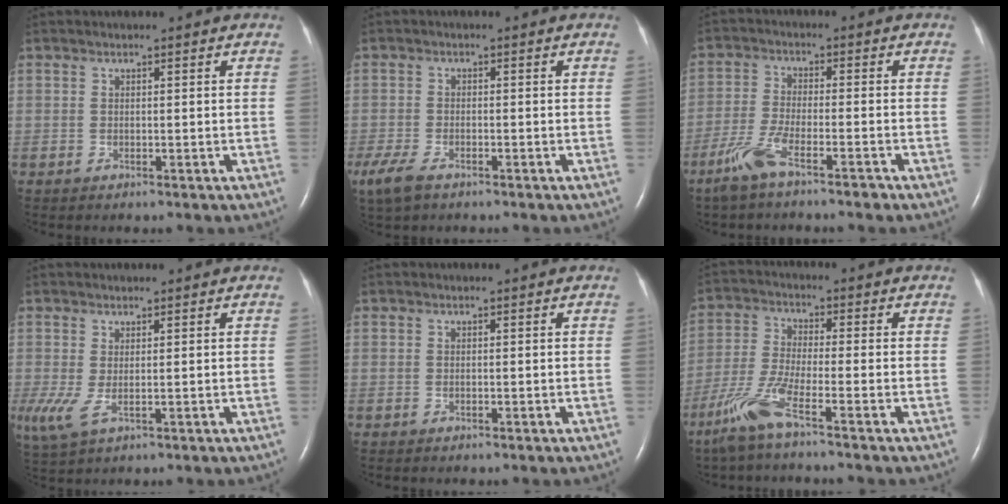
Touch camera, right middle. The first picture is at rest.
{"total": 6.4, "force": [-4.2, 2.6, 4.0], "torque": [-0.093, -0.015, -0.076]}
{"total": 6.3, "force": [-4.4, 0.9, 4.4], "torque": [-0.105, -0.008, -0.086]}
{"total": 5.1, "force": [-0.5, 1.9, 4.8], "torque": [-0.123, -0.006, 0.000]}
{"total": 0.0}
{"total": 7.3, "force": [-4.7, 0.0, 5.6], "torque": [-0.132, -0.016, -0.102]}